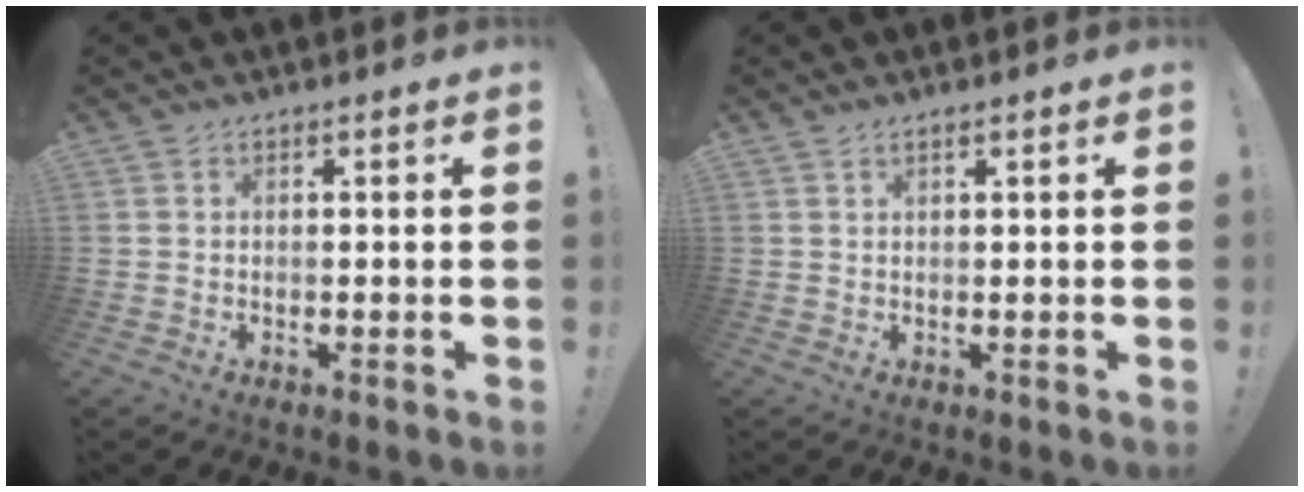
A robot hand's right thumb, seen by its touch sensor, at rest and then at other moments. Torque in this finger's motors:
{"motor_torque": [-0.35, 0.05, 0.08, -0.03, 0.05]}